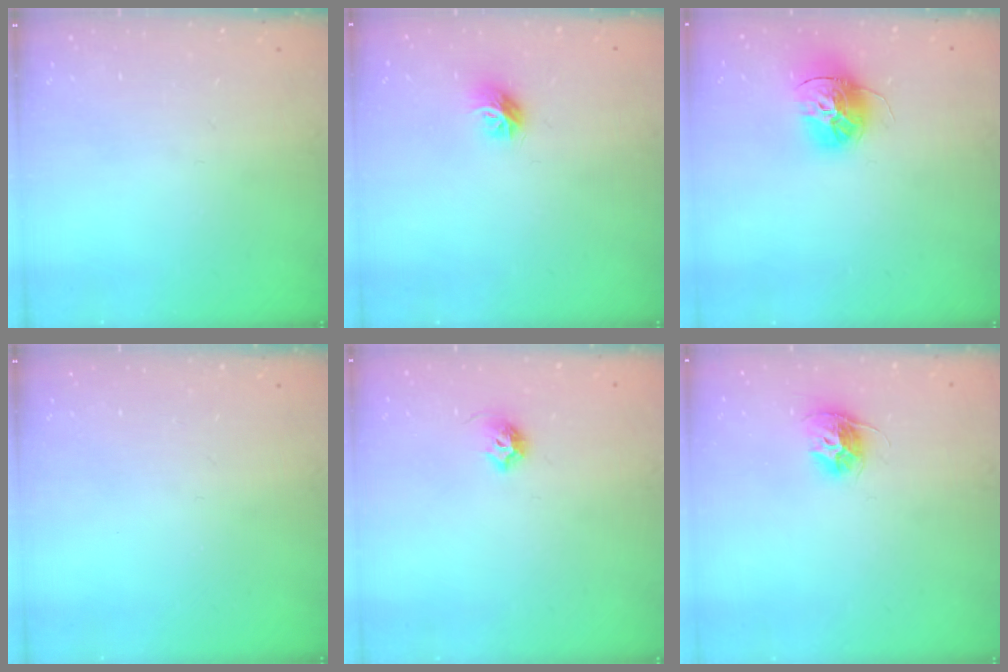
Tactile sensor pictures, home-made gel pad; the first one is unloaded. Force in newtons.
{"total": 7.7, "press": 7.7, "slide": 0.2}
{"total": 14.9, "press": 14.8, "slide": 1.3}
{"total": 0.0}
{"total": 6.7, "press": 6.6, "slide": 1.0}
{"total": 10.3, "press": 10.3, "slide": 0.8}